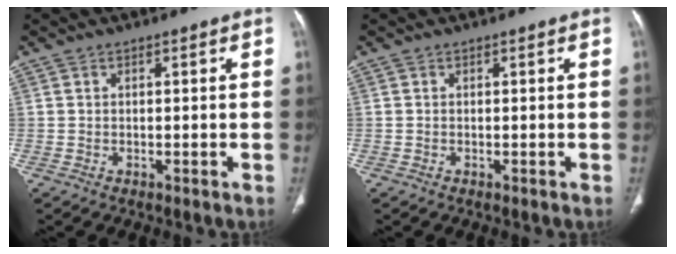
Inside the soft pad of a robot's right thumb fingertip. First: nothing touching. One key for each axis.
{"total": 0.0}